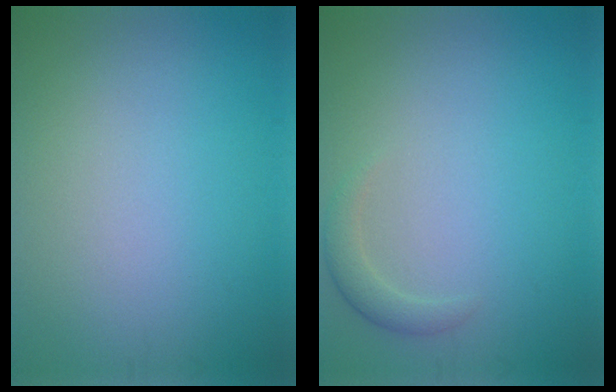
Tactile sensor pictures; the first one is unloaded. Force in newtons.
{"total": 1.6, "press": 1.6, "slide": 0.1}